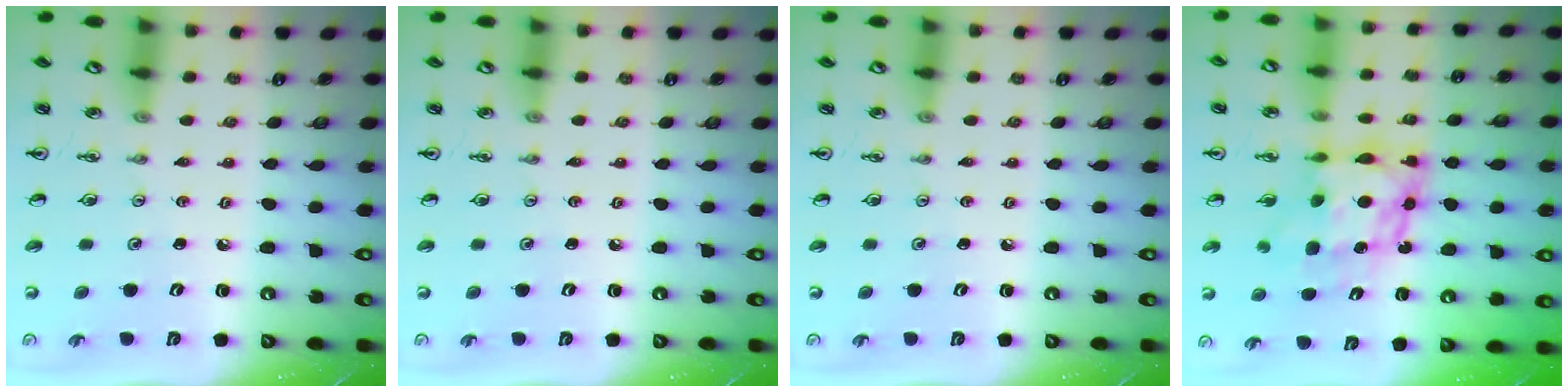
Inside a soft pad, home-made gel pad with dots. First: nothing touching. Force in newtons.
{"total": 0.0}
{"total": 0.0}
{"total": 9.6, "press": 9.5, "slide": 1.2}